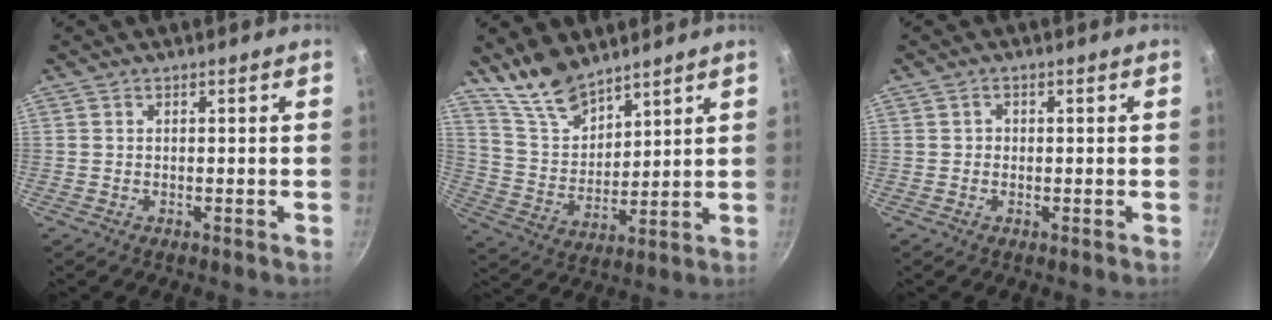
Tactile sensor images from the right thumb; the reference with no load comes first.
{"total": 10.7, "force": [8.9, 4.4, 4.2], "torque": [-0.053, -0.058, 0.180]}
{"total": 1.0, "force": [0.0, 0.9, 0.3], "torque": [-0.001, 0.001, -0.003]}